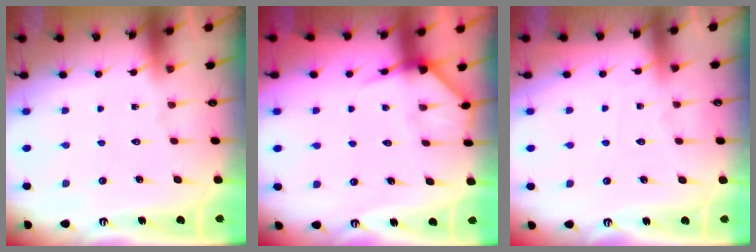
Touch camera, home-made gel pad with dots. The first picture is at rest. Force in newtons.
{"total": 5.8, "press": 5.8, "slide": 0.4}
{"total": 3.9, "press": 3.8, "slide": 0.6}